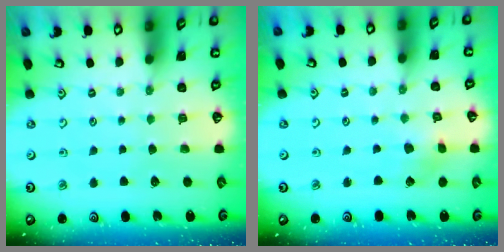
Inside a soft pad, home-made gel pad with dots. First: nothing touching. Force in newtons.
{"total": 3.1, "press": 3.1, "slide": 0.3}